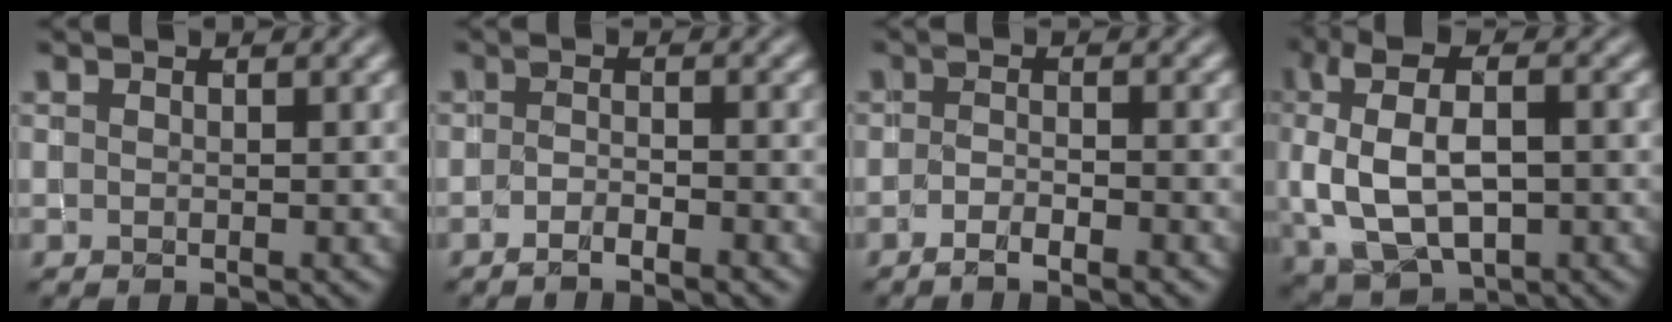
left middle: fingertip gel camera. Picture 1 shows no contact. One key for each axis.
{"total": 2.2, "fx": -1.6, "fy": 0.3, "fz": 1.4, "tx": -0.027, "ty": 0.003, "tz": -0.034}
{"total": 2.8, "fx": -1.9, "fy": 0.6, "fz": 2.1, "tx": -0.037, "ty": 0.003, "tz": -0.036}
{"total": 8.6, "fx": 0.1, "fy": 5.0, "fz": 7.0, "tx": -0.149, "ty": 0.003, "tz": 0.005}